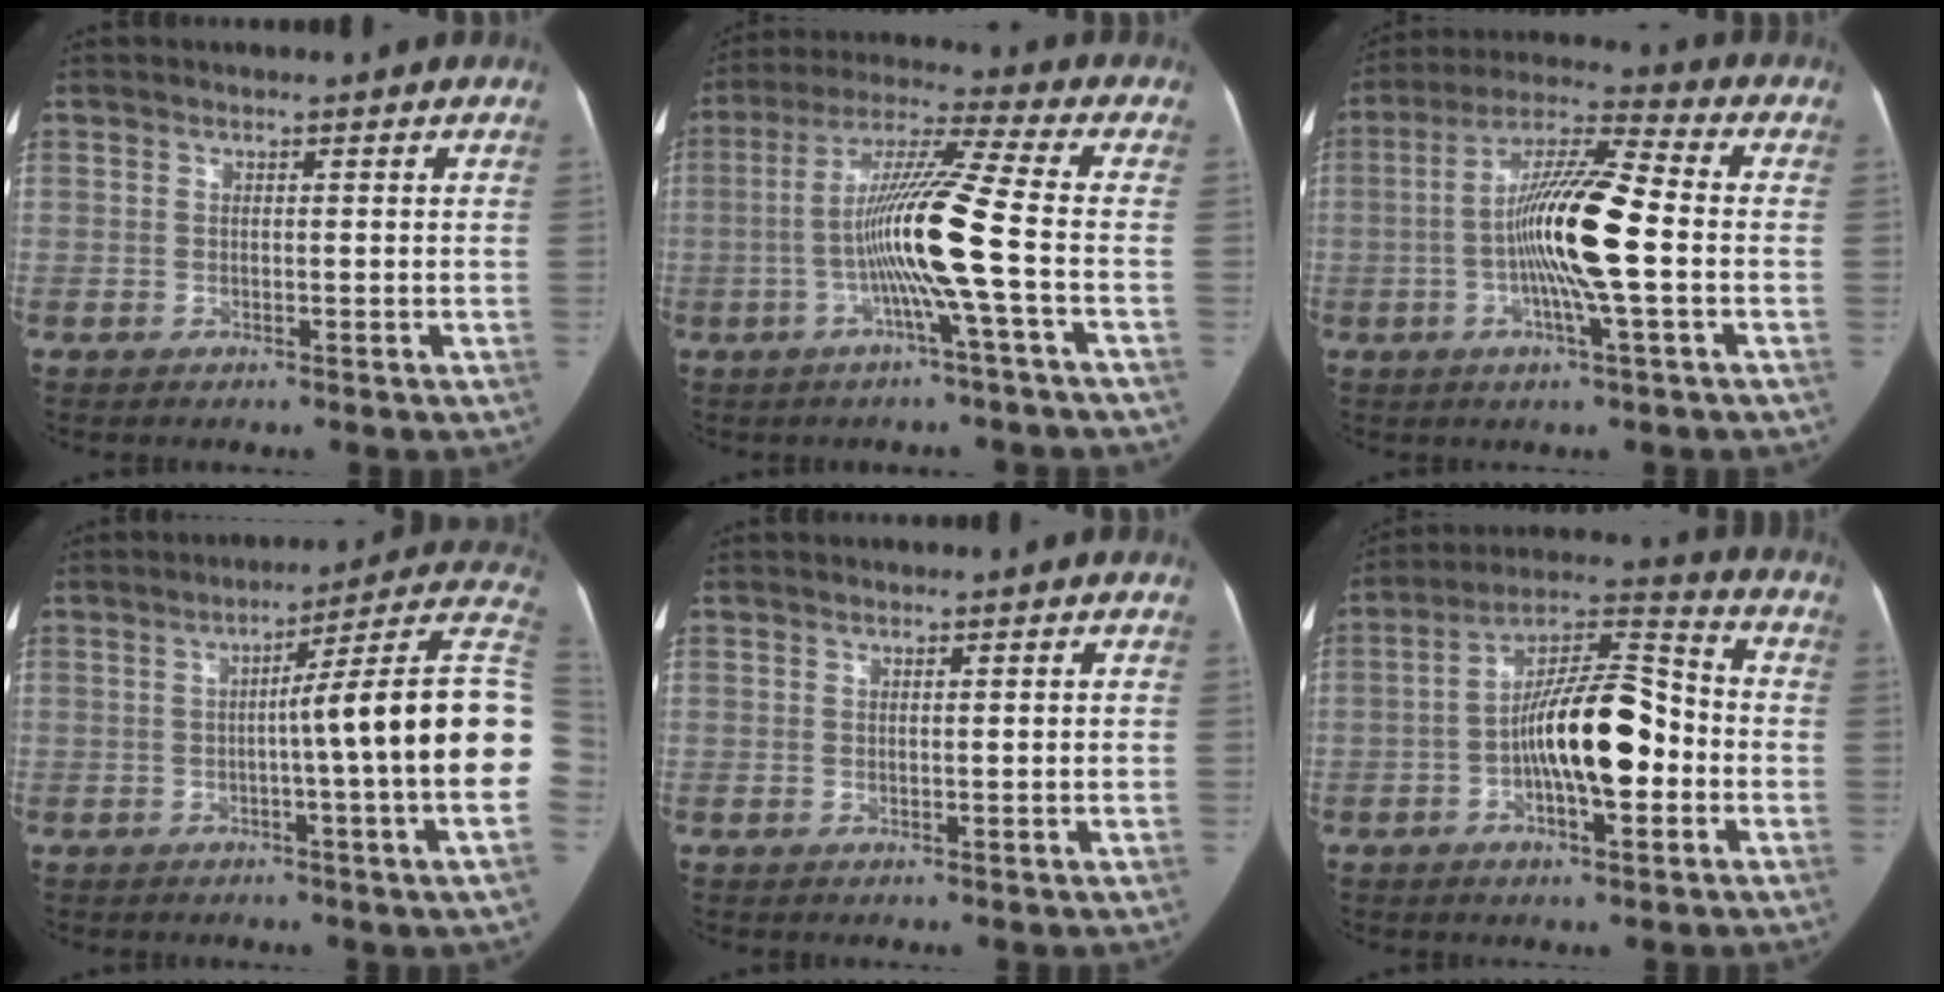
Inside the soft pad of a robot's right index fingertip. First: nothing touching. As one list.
[{"total": 12.1, "force": [-2.8, -2.0, 11.6], "torque": [-0.218, 0.006, -0.058]}, {"total": 13.3, "force": [-1.9, 0.7, 13.1], "torque": [-0.247, 0.008, -0.041]}, {"total": 18.2, "force": [-0.8, -2.0, 18.1], "torque": [-0.188, 0.027, -0.024]}, {"total": 1.0, "force": [0.0, 0.0, 1.0], "torque": [-0.018, 0.002, 0.002]}, {"total": 14.0, "force": [-2.9, 4.1, 13.1], "torque": [-0.237, 0.030, -0.049]}]